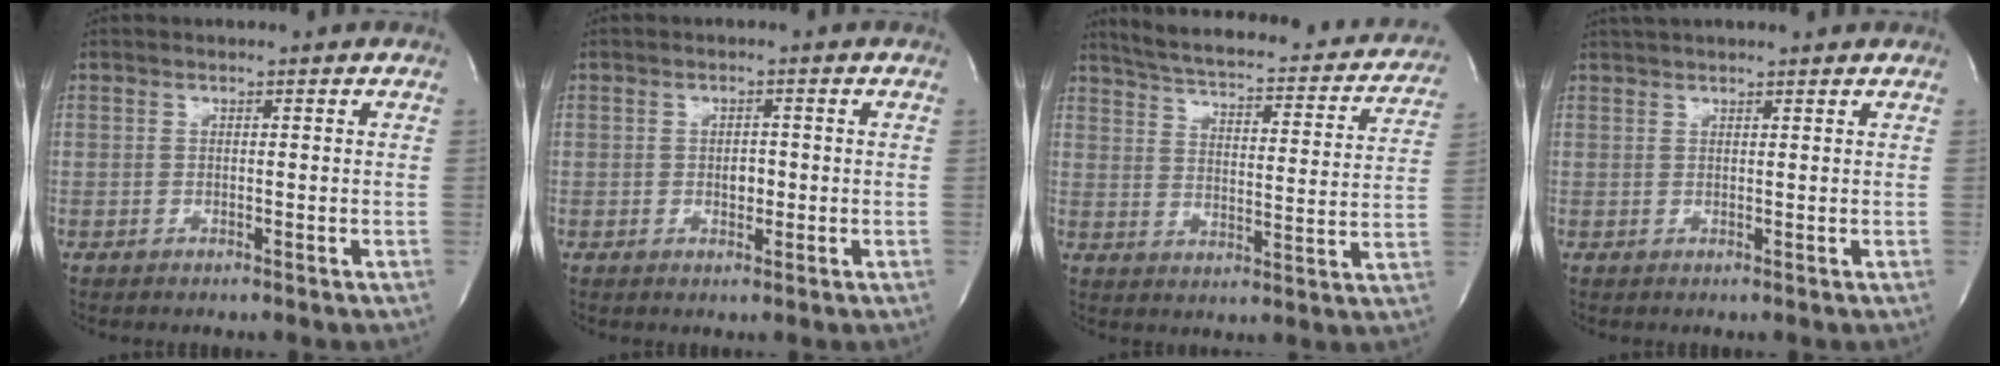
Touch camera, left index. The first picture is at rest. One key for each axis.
{"total": 1.9, "fx": -0.3, "fy": 1.2, "fz": 1.5, "tx": -0.024, "ty": 0.002, "tz": -0.003}
{"total": 24.6, "fx": 21.9, "fy": 5.9, "fz": 9.5, "tx": -0.149, "ty": -0.026, "tz": 0.268}
{"total": 6.5, "fx": 5.9, "fy": 0.6, "fz": 2.6, "tx": -0.042, "ty": 0.033, "tz": 0.082}